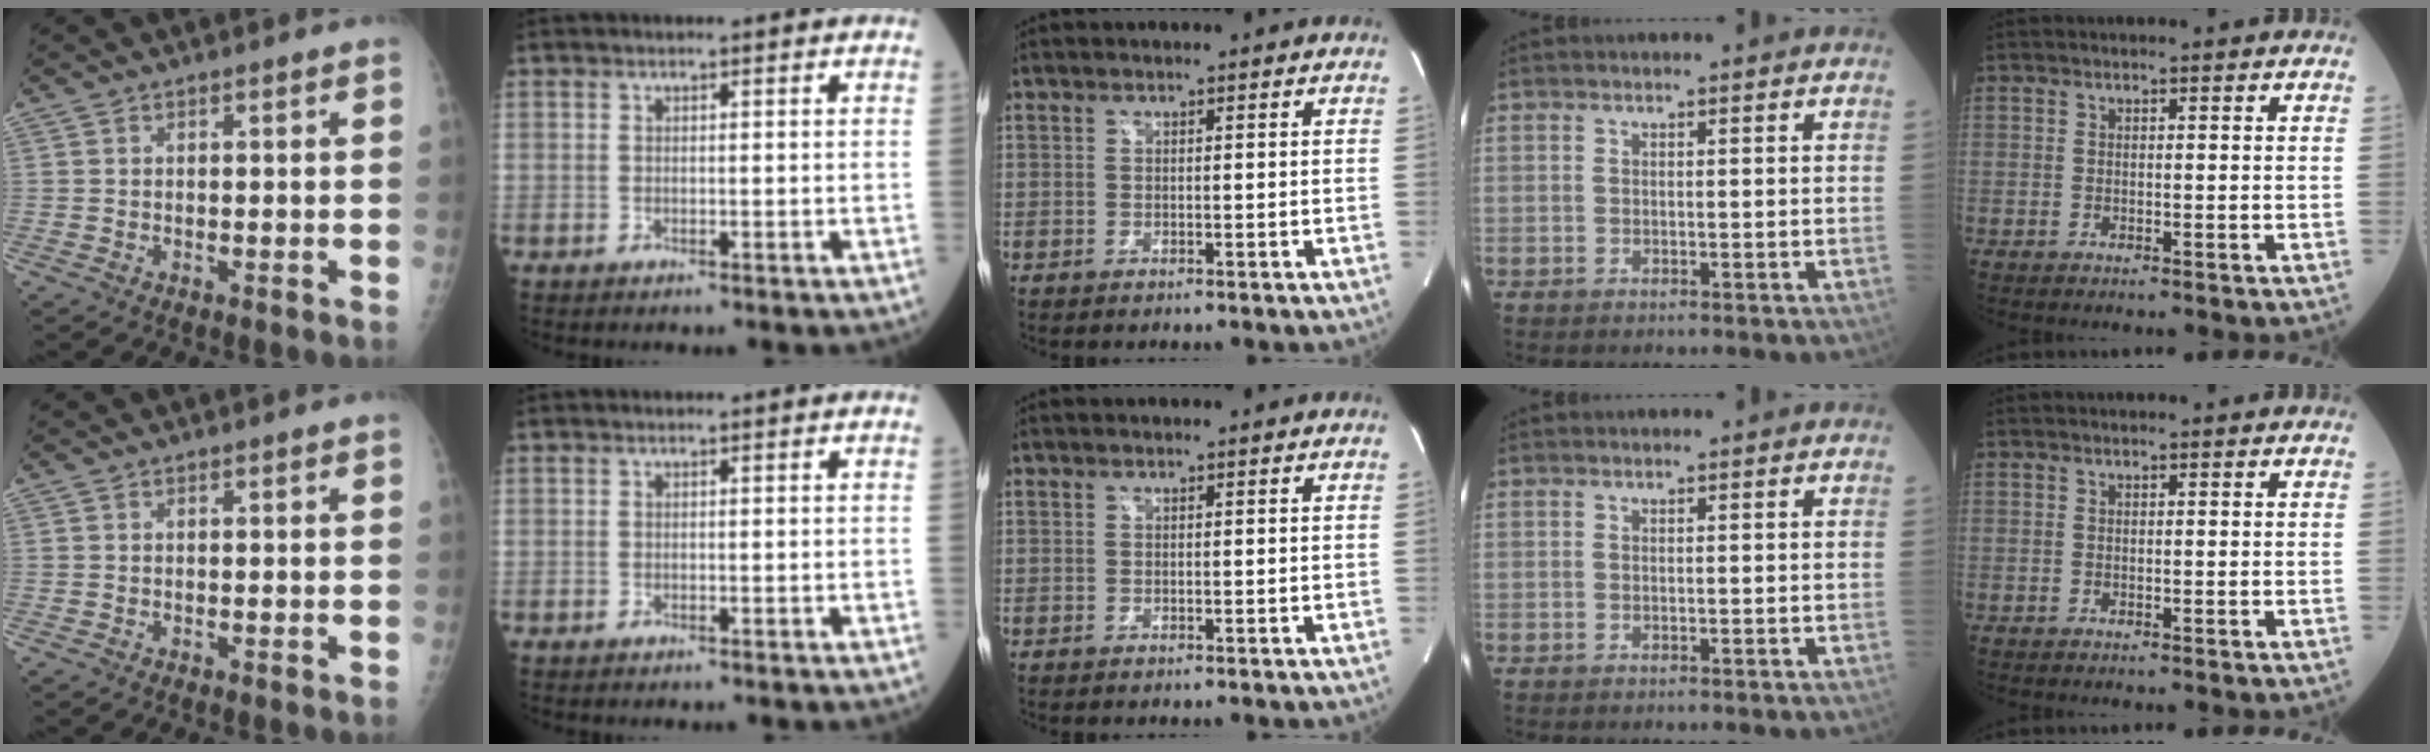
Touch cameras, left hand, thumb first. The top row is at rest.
{}